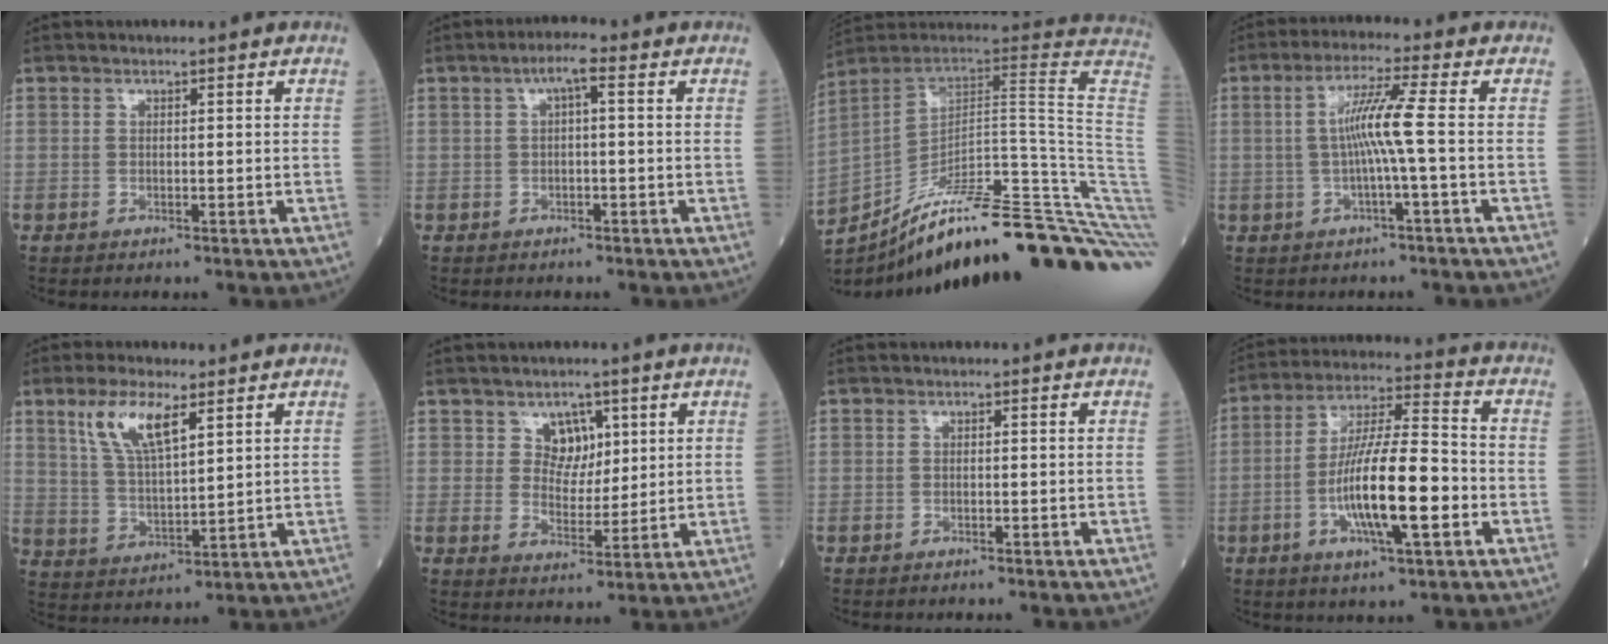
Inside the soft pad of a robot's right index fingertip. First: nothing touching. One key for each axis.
{"total": 3.7, "fx": 1.0, "fy": 1.2, "fz": 3.4, "tx": -0.074, "ty": 0.018, "tz": 0.017}
{"total": 38.6, "fx": -28.2, "fy": 1.8, "fz": 26.2, "tx": -0.261, "ty": -0.039, "tz": -0.394}
{"total": 7.1, "fx": -0.5, "fy": -0.6, "fz": 7.0, "tx": -0.139, "ty": 0.009, "tz": -0.007}
{"total": 9.2, "fx": 4.8, "fy": 2.7, "fz": 7.4, "tx": -0.160, "ty": 0.008, "tz": 0.102}
{"total": 5.2, "fx": 2.4, "fy": 3.9, "fz": 2.4, "tx": -0.042, "ty": 0.008, "tz": 0.048}
{"total": 3.0, "fx": -2.3, "fy": 1.2, "fz": 1.4, "tx": -0.034, "ty": -0.007, "tz": -0.024}
{"total": 15.2, "fx": -4.0, "fy": 2.7, "fz": 14.4, "tx": -0.273, "ty": 0.001, "tz": -0.068}